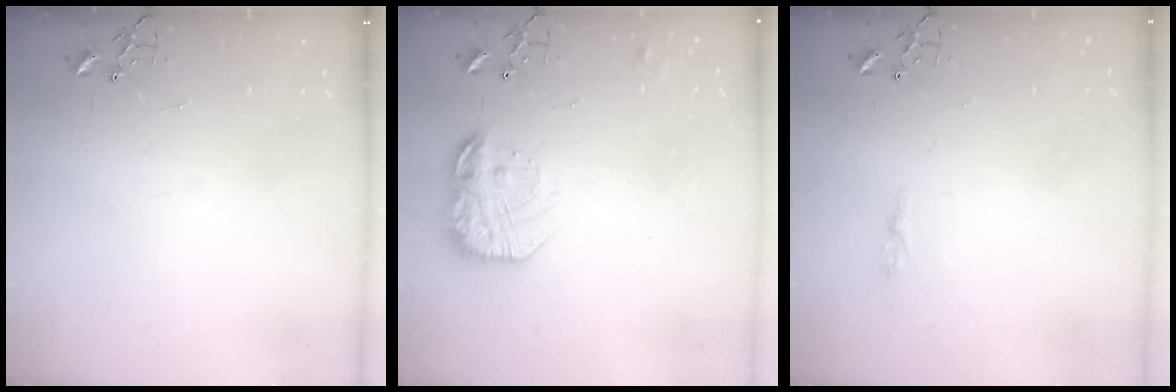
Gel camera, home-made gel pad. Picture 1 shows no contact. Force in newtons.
{"total": 17.3, "press": 17.2, "slide": 1.2}
{"total": 3.6, "press": 3.6, "slide": 0.4}